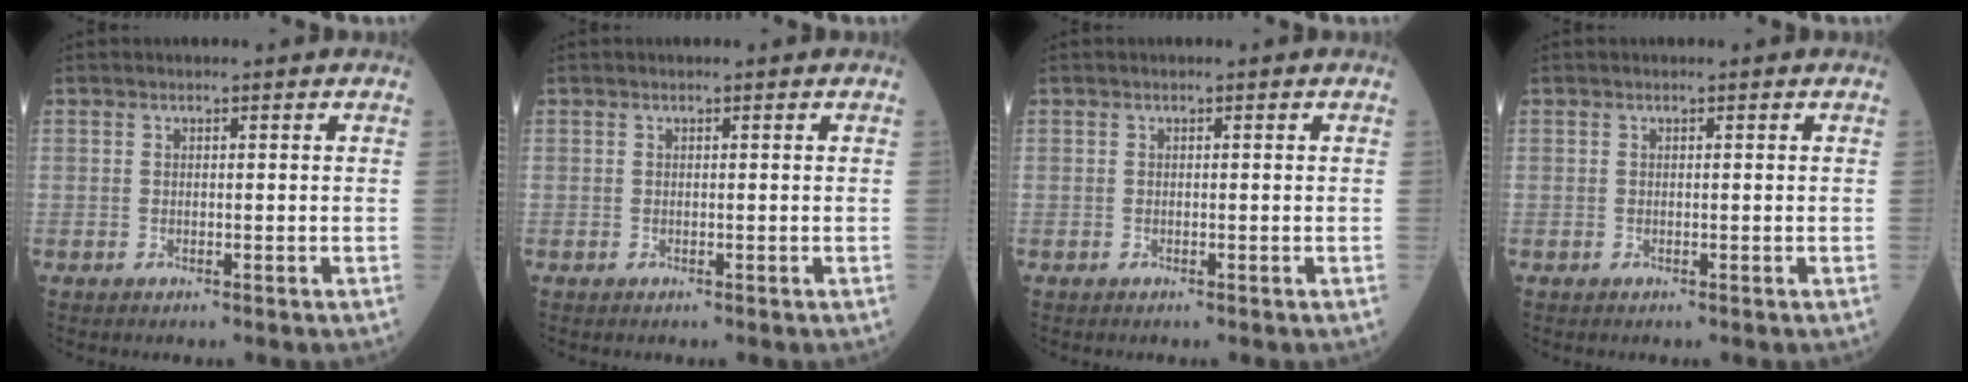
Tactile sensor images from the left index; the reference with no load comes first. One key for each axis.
{"total": 0.0}
{"total": 0.0}
{"total": 0.0}